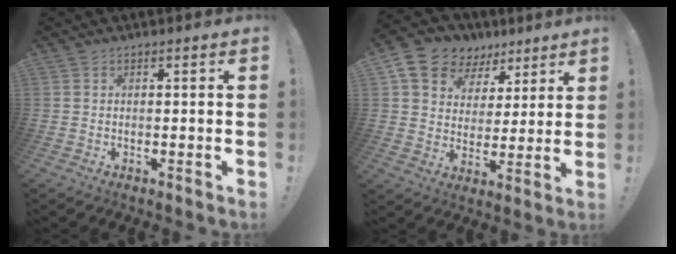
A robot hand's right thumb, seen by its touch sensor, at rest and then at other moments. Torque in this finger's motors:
{"motor_torque": [0.34, 1.27, 0.18, -0.07, 0.01]}